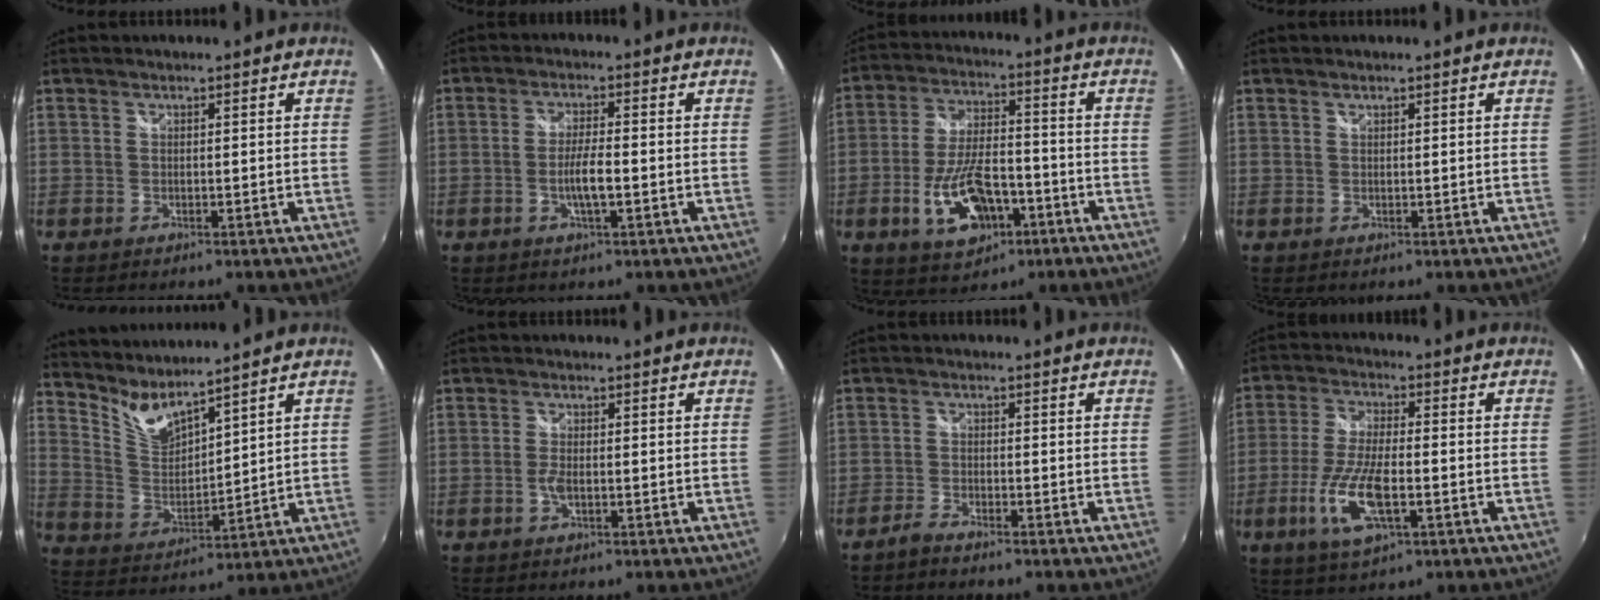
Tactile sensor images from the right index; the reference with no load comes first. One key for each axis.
{"total": 4.4, "fx": -1.2, "fy": 0.7, "fz": 4.2, "tx": -0.083, "ty": 0.001, "tz": -0.020}
{"total": 13.0, "fx": -5.2, "fy": 6.3, "fz": 10.1, "tx": -0.208, "ty": 0.001, "tz": -0.079}
{"total": 0.0}
{"total": 7.4, "fx": 6.7, "fy": 0.7, "fz": 2.9, "tx": -0.063, "ty": -0.019, "tz": 0.141}
{"total": 1.8, "fx": -0.6, "fy": 0.7, "fz": 1.6, "tx": -0.035, "ty": -0.001, "tz": -0.012}
{"total": 2.3, "fx": -2.2, "fy": 0.2, "fz": 0.8, "tx": -0.033, "ty": -0.003, "tz": -0.047}
{"total": 11.2, "fx": -3.6, "fy": 3.6, "fz": 9.9, "tx": -0.212, "ty": -0.009, "tz": -0.069}